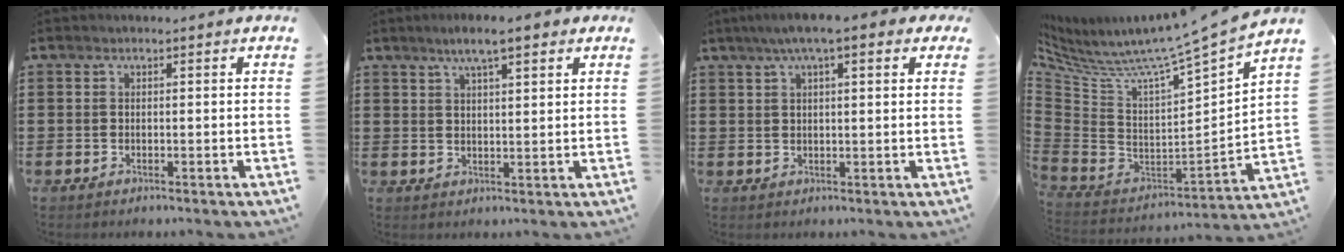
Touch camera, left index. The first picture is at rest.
{"total": 5.4, "force": [3.6, 1.0, 3.8], "torque": [-0.074, 0.002, 0.062]}
{"total": 5.8, "force": [3.3, 0.8, 4.6], "torque": [-0.096, 0.012, 0.056]}
{"total": 6.0, "force": [5.0, -0.6, 3.2], "torque": [-0.083, -0.064, 0.070]}